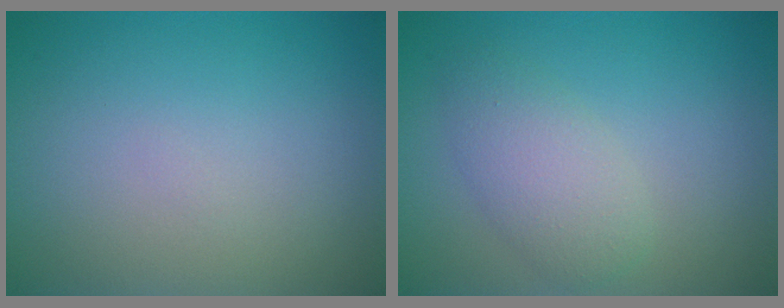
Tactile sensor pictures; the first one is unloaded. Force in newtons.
{"total": 3.1, "press": 3.1, "slide": 0.1}